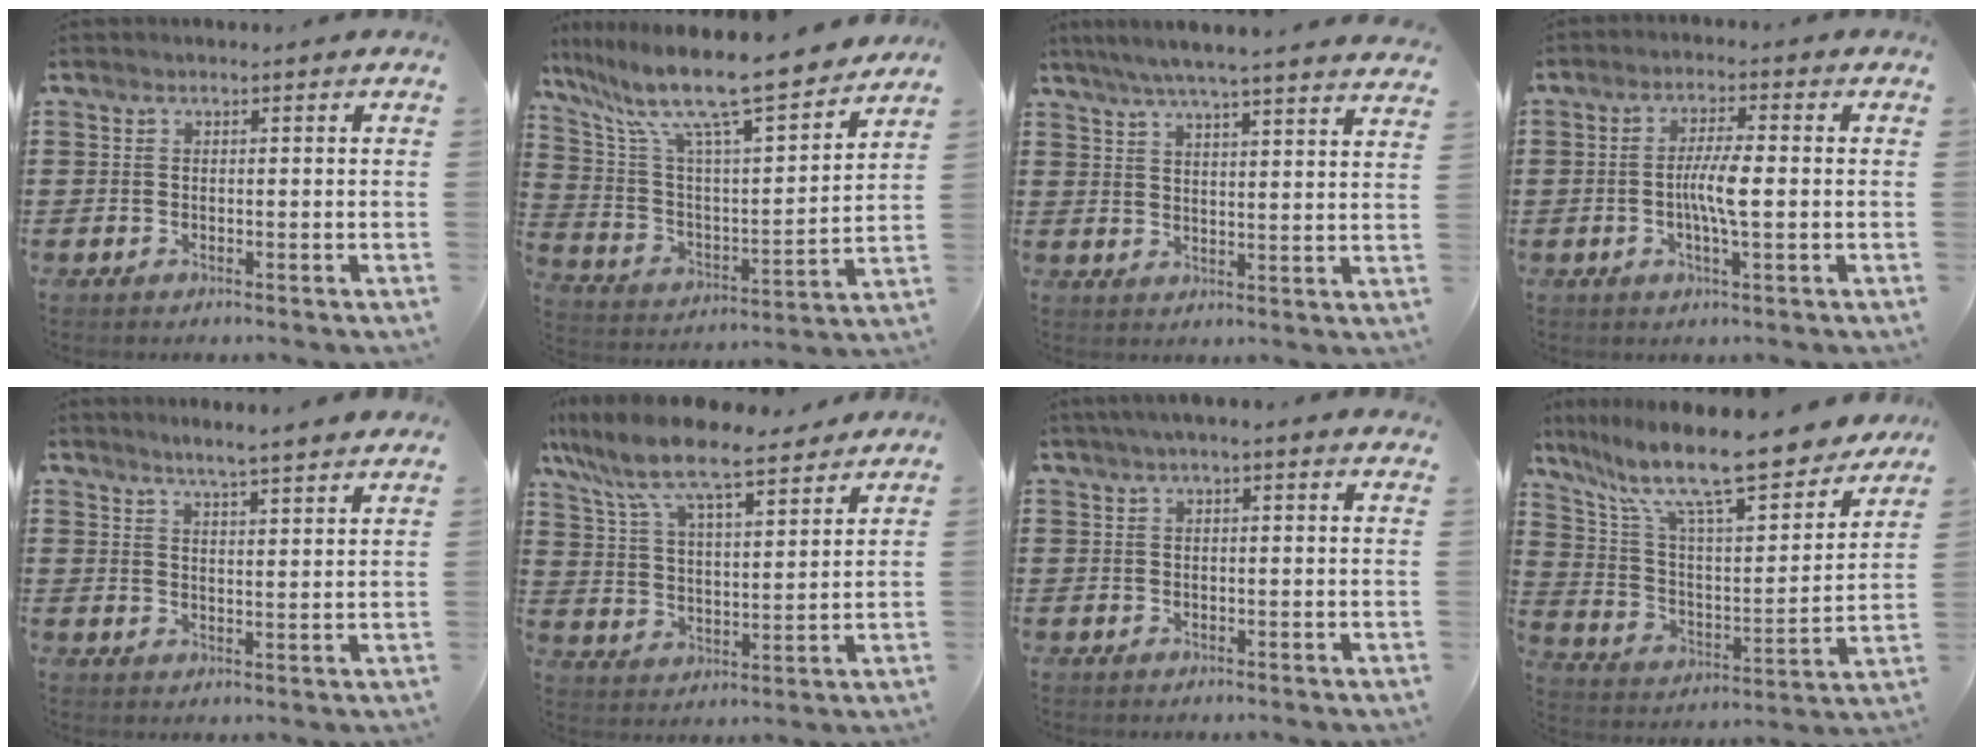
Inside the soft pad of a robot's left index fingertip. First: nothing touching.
{"total": 13.1, "force": [10.6, 0.9, 7.6], "torque": [-0.186, -0.071, 0.177]}
{"total": 5.3, "force": [4.8, -0.6, 2.1], "torque": [-0.056, -0.027, 0.082]}
{"total": 5.4, "force": [-0.5, 0.8, 5.3], "torque": [-0.101, -0.001, -0.015]}
{"total": 3.7, "force": [3.5, -0.8, 0.7], "torque": [-0.025, -0.018, 0.061]}
{"total": 9.0, "force": [7.9, 1.3, 4.2], "torque": [-0.113, -0.044, 0.133]}
{"total": 1.8, "force": [1.2, 0.2, 1.4], "torque": [-0.028, 0.003, 0.021]}
{"total": 14.5, "force": [11.9, 1.7, 8.2], "torque": [-0.193, -0.080, 0.201]}